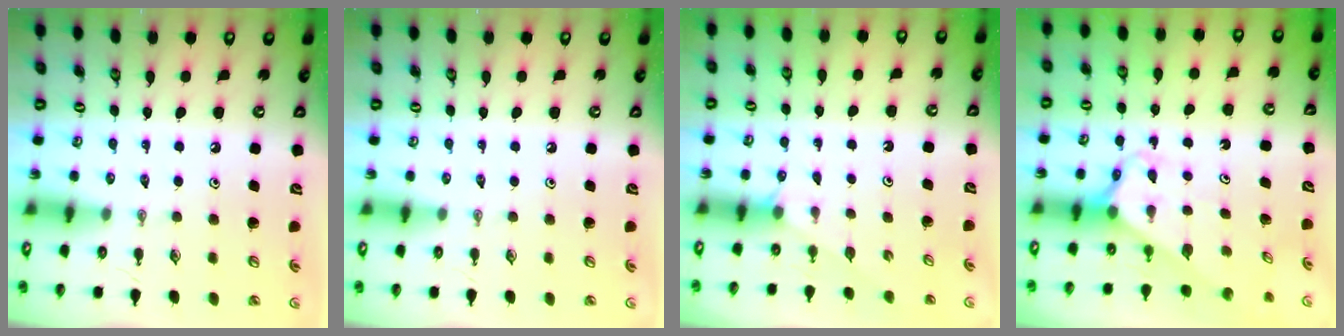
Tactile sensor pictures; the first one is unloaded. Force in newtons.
{"total": 0.0}
{"total": 1.3, "press": 1.3, "slide": 0.3}
{"total": 2.7, "press": 2.7, "slide": 0.1}